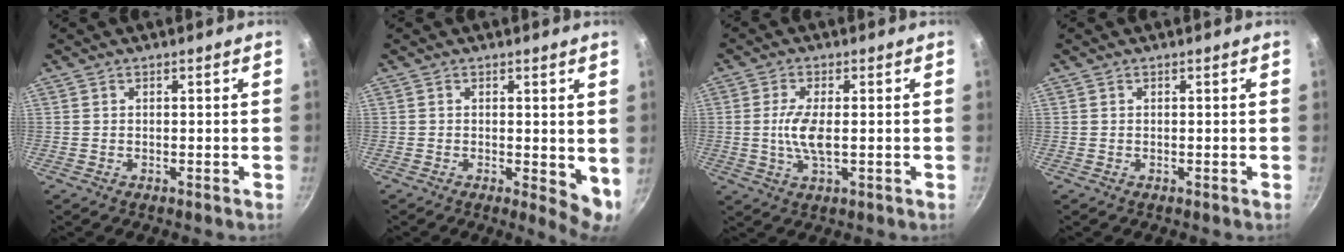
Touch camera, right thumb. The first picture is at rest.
{"total": 5.5, "force": [0.3, 2.3, 5.0], "torque": [-0.060, -0.012, 0.005]}
{"total": 6.2, "force": [-0.1, 2.2, 5.8], "torque": [-0.126, -0.002, -0.005]}
{"total": 0.0}